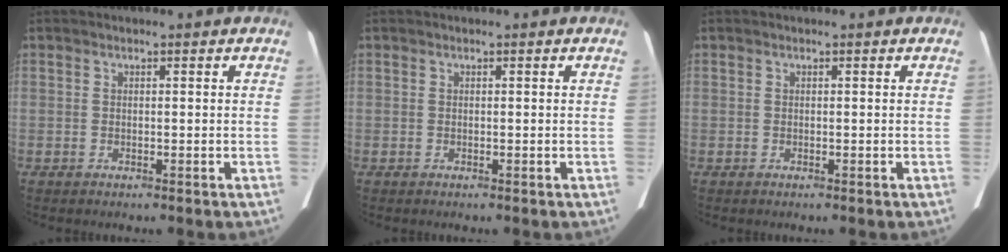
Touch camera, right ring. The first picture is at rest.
{"total": 0.0}
{"total": 0.0}